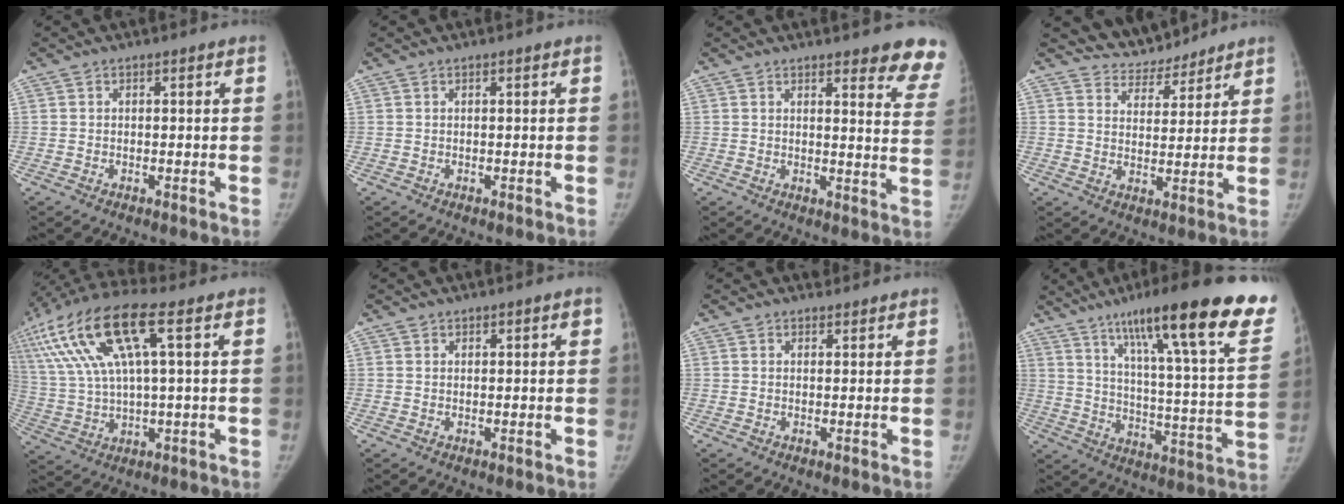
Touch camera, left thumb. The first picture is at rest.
{"total": 0.0}
{"total": 11.1, "force": [9.7, 2.5, 4.9], "torque": [-0.015, -0.066, 0.084]}
{"total": 7.8, "force": [7.3, 2.7, 0.2], "torque": [0.017, -0.044, 0.119]}
{"total": 20.5, "force": [7.6, 6.0, 18.0], "torque": [-0.399, 0.022, 0.142]}
{"total": 1.3, "force": [0.8, 0.8, 0.6], "torque": [0.007, -0.003, 0.008]}
{"total": 1.3, "force": [1.0, 0.8, -0.2], "torque": [0.015, -0.006, 0.008]}
{"total": 29.4, "force": [19.2, 4.2, 22.0], "torque": [-0.297, -0.060, 0.273]}